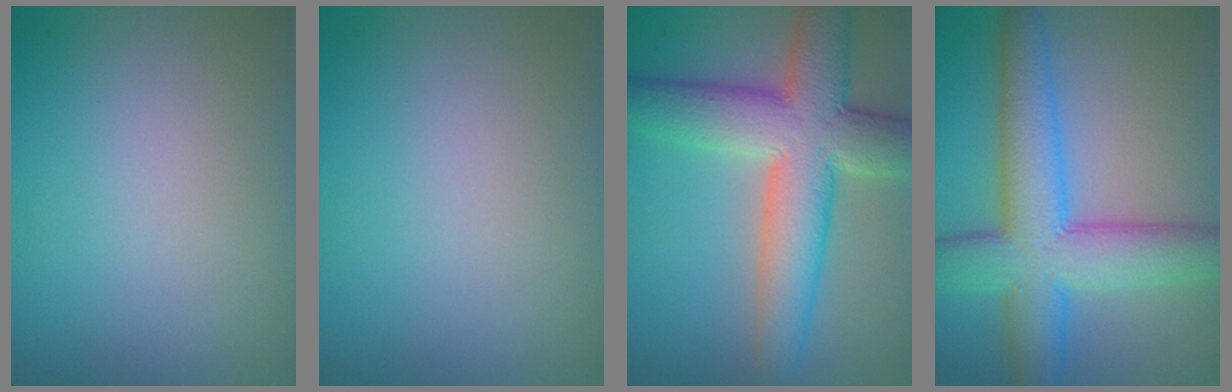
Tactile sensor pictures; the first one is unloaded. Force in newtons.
{"total": 0.0}
{"total": 9.8, "press": 9.8, "slide": 0.5}
{"total": 9.4, "press": 9.4, "slide": 0.4}